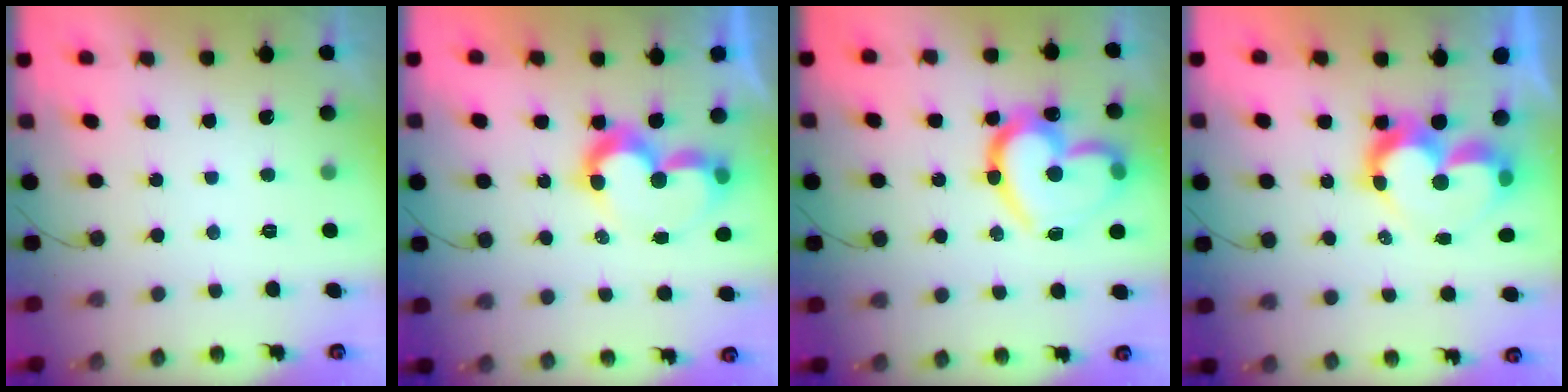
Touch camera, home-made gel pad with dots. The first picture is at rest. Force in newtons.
{"total": 9.5, "press": 9.5, "slide": 0.9}
{"total": 21.8, "press": 21.7, "slide": 2.4}
{"total": 10.5, "press": 10.4, "slide": 1.0}